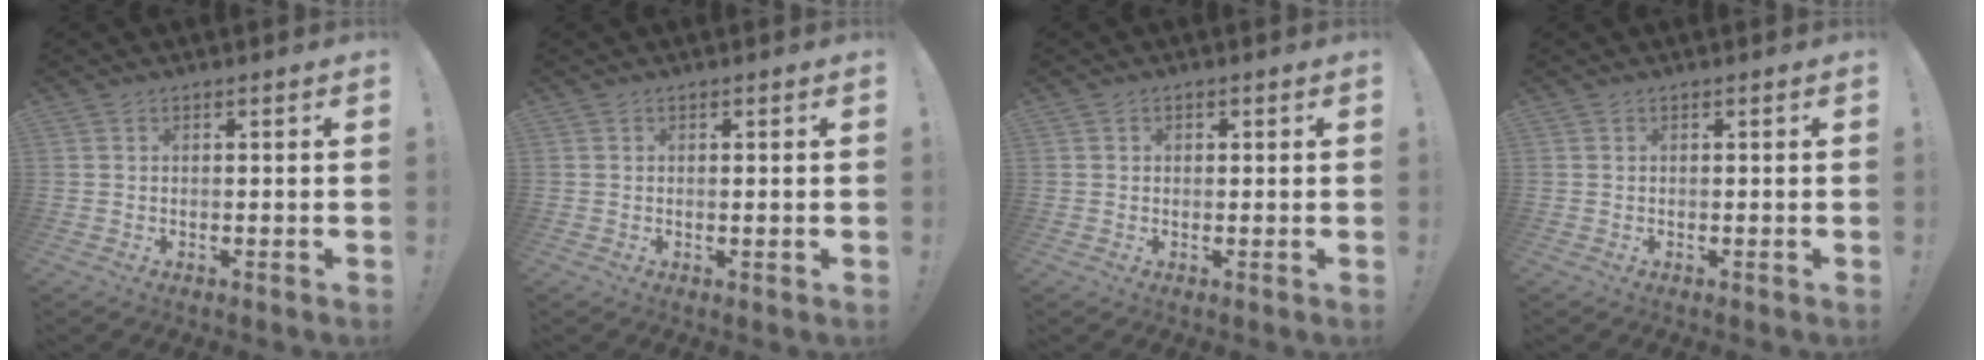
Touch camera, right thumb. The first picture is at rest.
{"total": 0.7, "force": [0.1, -0.2, 0.7], "torque": [-0.009, -0.002, 0.002]}
{"total": 0.9, "force": [0.0, 0.8, 0.3], "torque": [-0.004, 0.003, -0.001]}
{"total": 0.0}